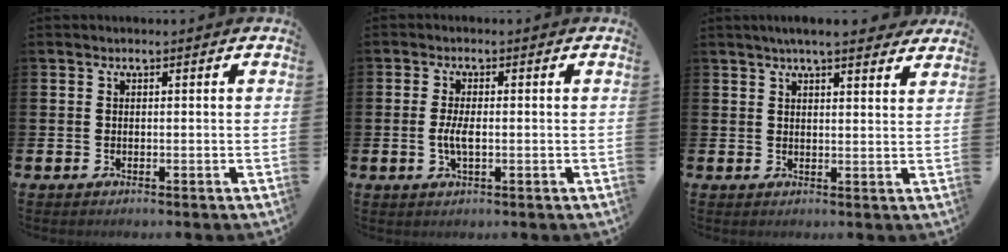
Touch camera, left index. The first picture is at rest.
{"total": 3.0, "force": [-0.3, 1.1, 2.8], "torque": [-0.047, -0.001, -0.008]}
{"total": 5.0, "force": [4.6, 0.2, 1.8], "torque": [-0.037, -0.017, 0.081]}